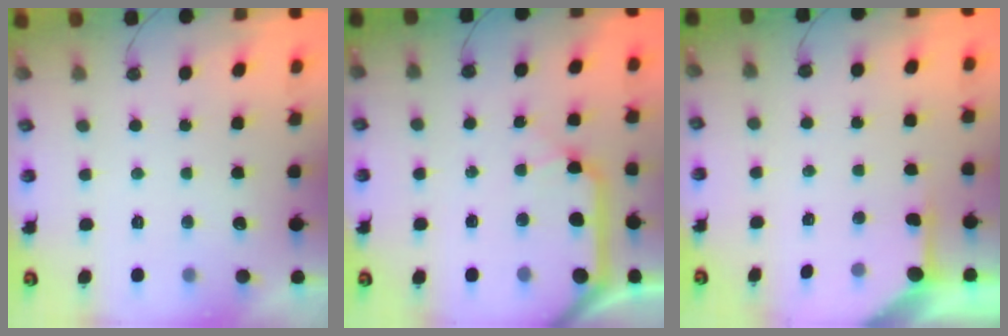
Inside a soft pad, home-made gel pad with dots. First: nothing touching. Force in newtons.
{"total": 11.3, "press": 11.2, "slide": 1.7}
{"total": 3.6, "press": 3.5, "slide": 0.4}